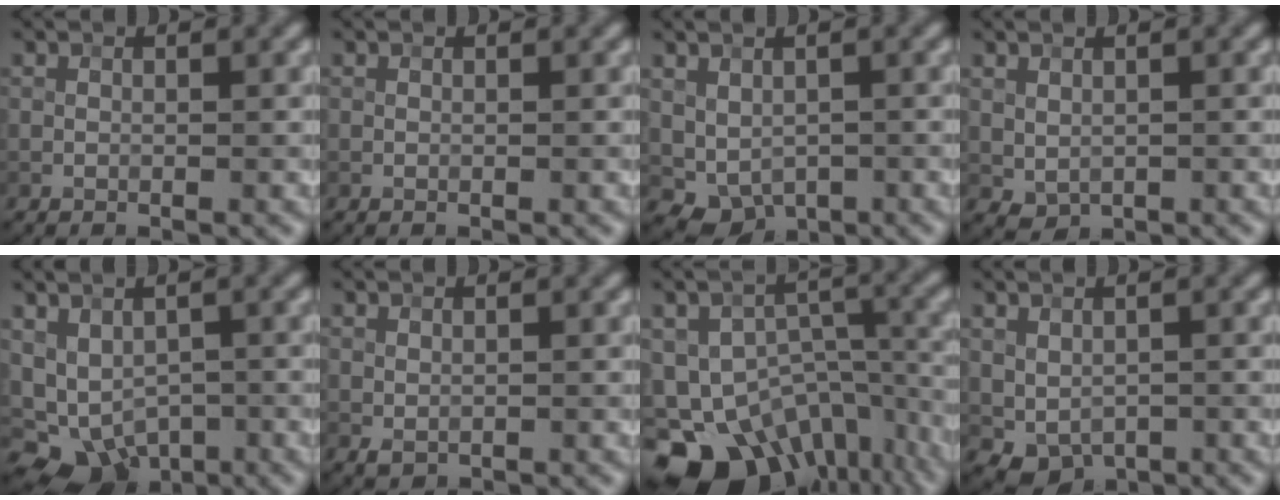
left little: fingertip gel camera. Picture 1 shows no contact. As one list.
[{"total": 0.0}, {"total": 3.1, "force": [-0.1, 2.5, 1.9], "torque": [-0.029, -0.014, 0.010]}, {"total": 1.2, "force": [0.3, 0.9, 0.7], "torque": [-0.013, -0.005, 0.014]}, {"total": 7.2, "force": [-2.1, 5.7, 4.0], "torque": [-0.048, -0.008, -0.010]}, {"total": 0.6, "force": [0.0, 0.4, 0.4], "torque": [-0.005, -0.003, 0.003]}, {"total": 15.6, "force": [-9.7, 9.9, 7.2], "torque": [-0.141, -0.030, -0.119]}, {"total": 2.7, "force": [-0.2, 2.1, 1.7], "torque": [-0.027, -0.012, 0.007]}]